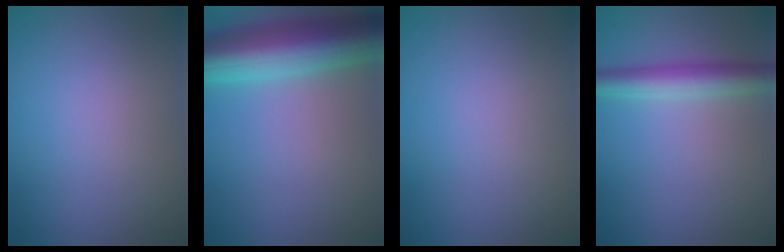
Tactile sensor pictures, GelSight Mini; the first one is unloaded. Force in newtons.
{"total": 9.5, "press": 9.5, "slide": 0.1}
{"total": 0.0}
{"total": 3.8, "press": 3.8, "slide": 0.1}